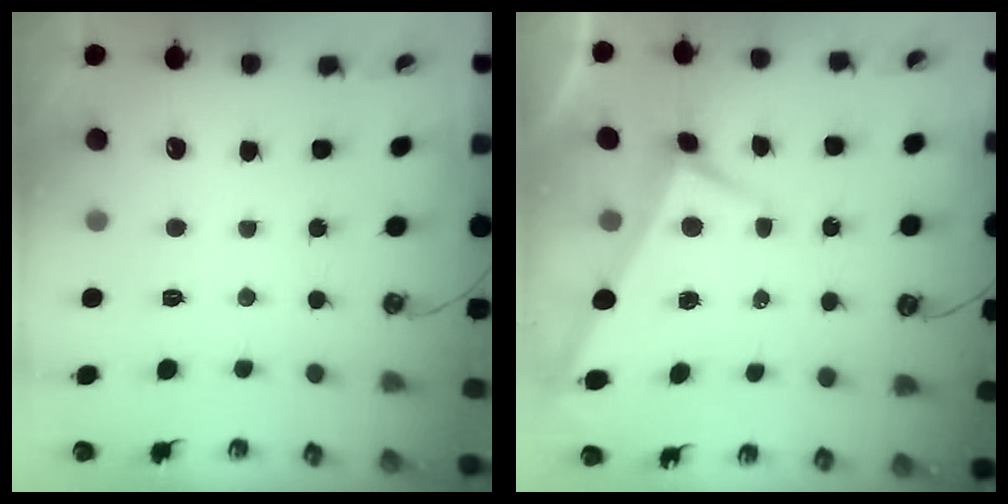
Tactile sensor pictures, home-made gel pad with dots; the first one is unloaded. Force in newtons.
{"total": 2.9, "press": 2.8, "slide": 0.9}